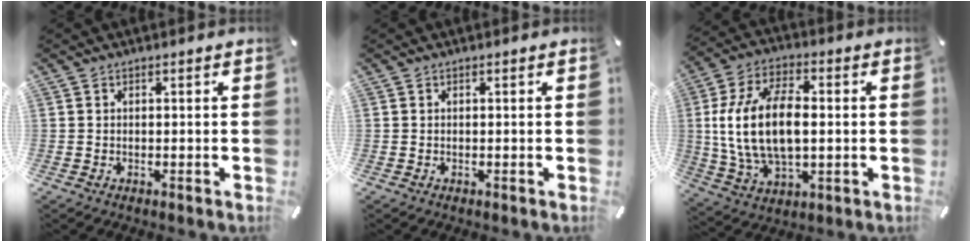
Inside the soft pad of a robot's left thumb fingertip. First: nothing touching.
{"total": 0.0}
{"total": 16.8, "force": [0.7, 10.2, 13.3], "torque": [-0.289, 0.004, 0.011]}